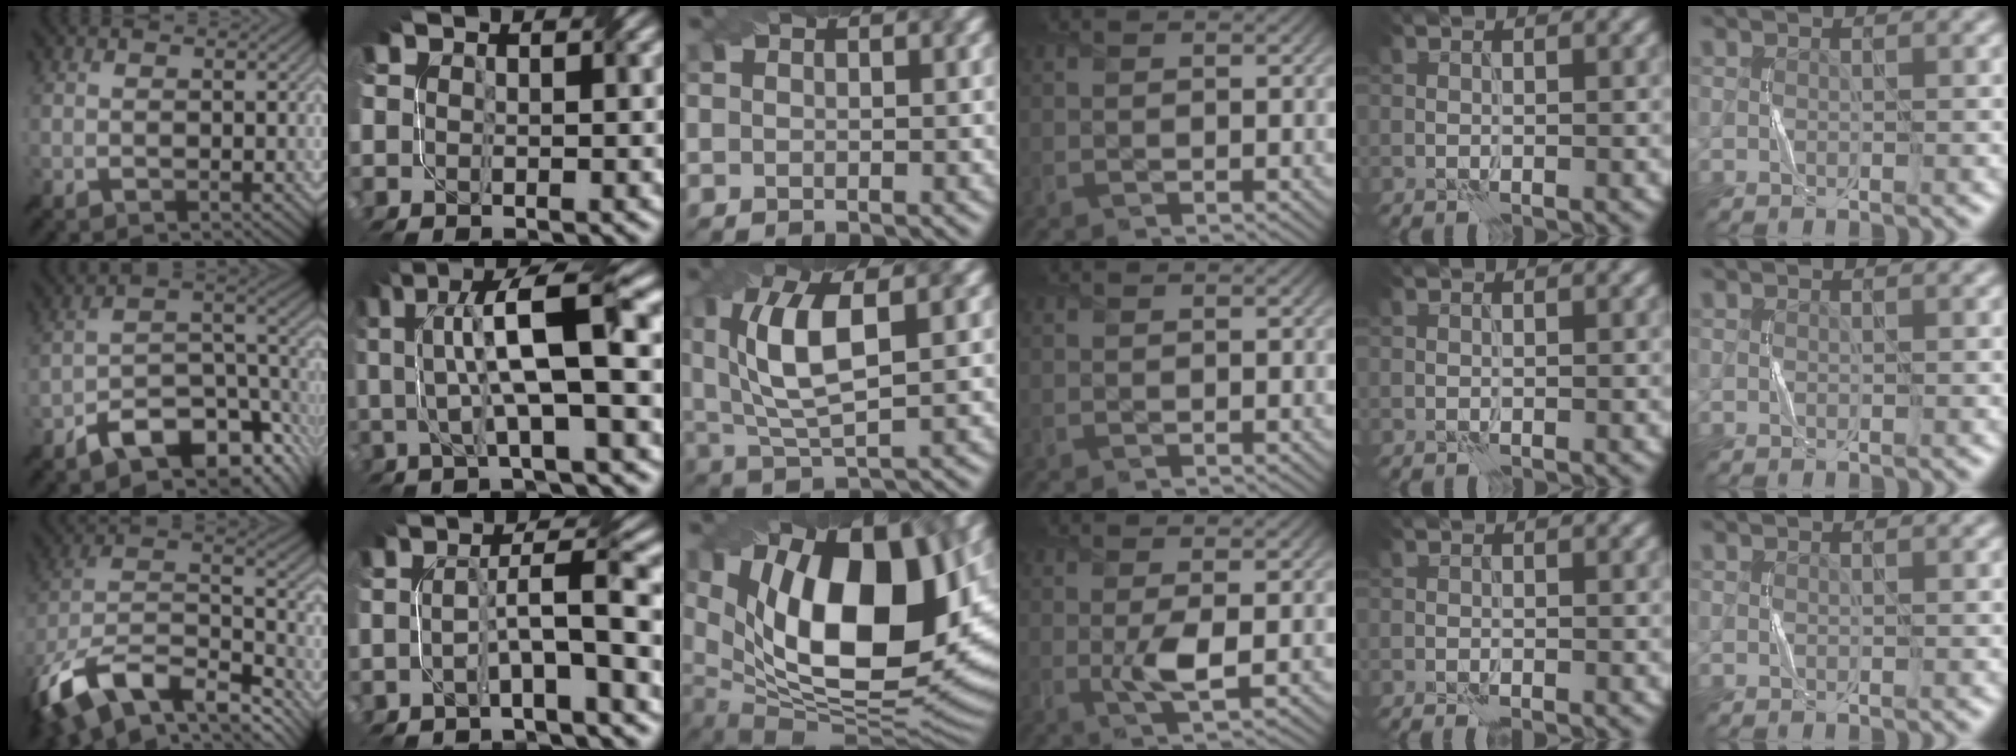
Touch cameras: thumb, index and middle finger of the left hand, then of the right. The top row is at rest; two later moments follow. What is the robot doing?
{"motion": "twist", "object": "screw"}